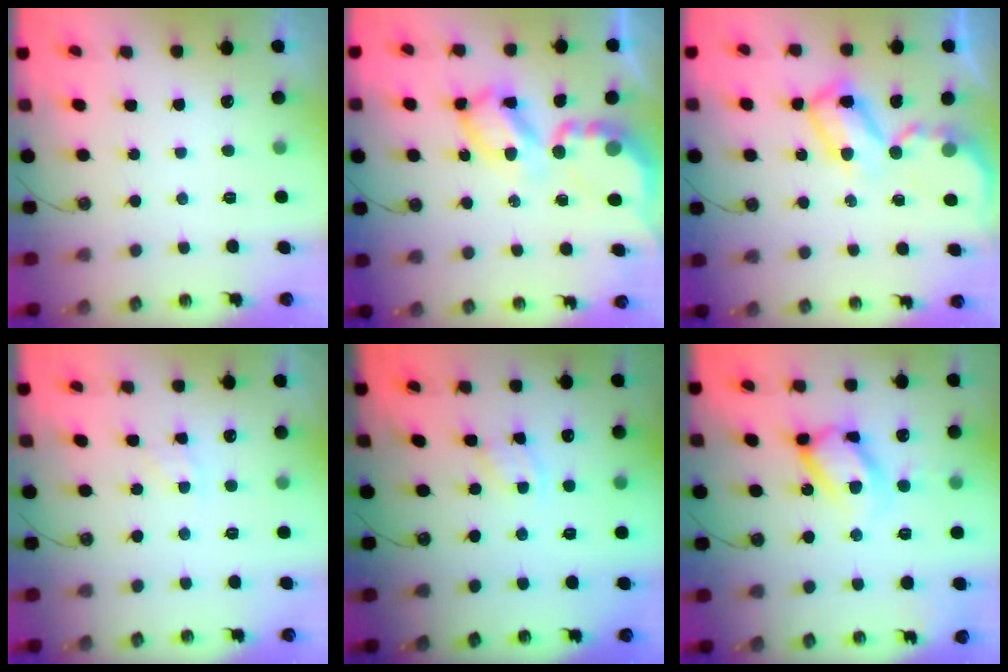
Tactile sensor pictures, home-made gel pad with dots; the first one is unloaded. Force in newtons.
{"total": 12.3, "press": 12.3, "slide": 1.0}
{"total": 8.9, "press": 8.9, "slide": 0.7}
{"total": 4.4, "press": 4.4, "slide": 0.6}
{"total": 2.1, "press": 2.1, "slide": 0.4}
{"total": 15.7, "press": 15.6, "slide": 1.3}